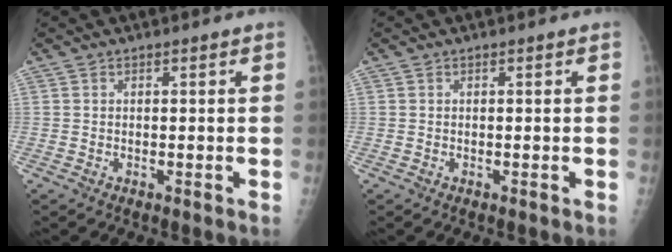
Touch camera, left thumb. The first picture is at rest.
{"total": 0.0}